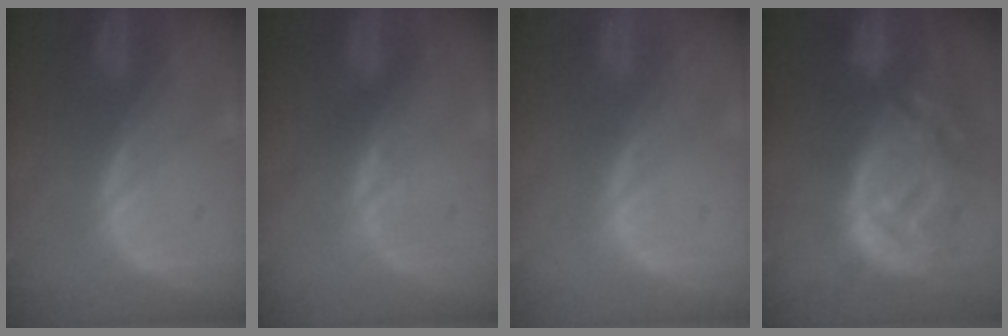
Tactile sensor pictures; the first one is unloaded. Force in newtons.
{"total": 0.5, "press": 0.5, "slide": 0.1}
{"total": 0.0}
{"total": 13.8, "press": 12.0, "slide": 6.9}